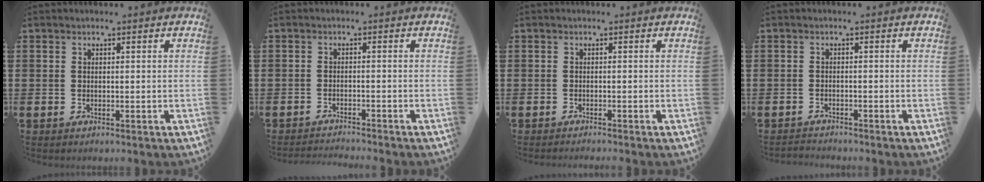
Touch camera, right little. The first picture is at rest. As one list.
[{"total": 1.4, "force": [-1.4, -0.2, 0.0], "torque": [-0.002, 0.003, -0.028]}, {"total": 0.5, "force": [-0.5, -0.1, 0.1], "torque": [-0.001, -0.002, -0.010]}, {"total": 1.0, "force": [-1.0, 0.0, -0.1], "torque": [-0.001, 0.002, -0.022]}]